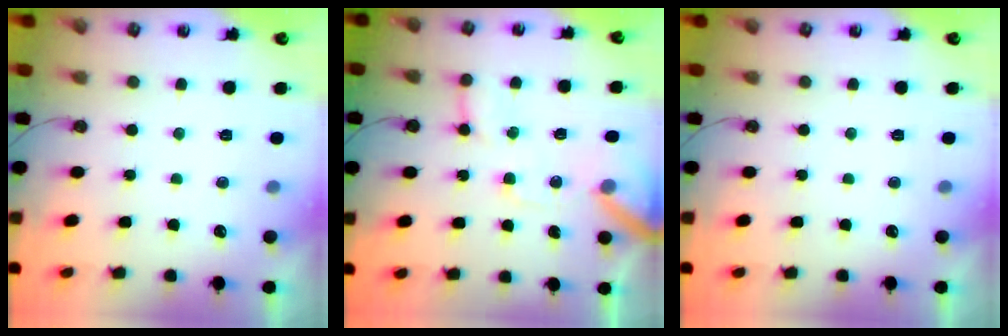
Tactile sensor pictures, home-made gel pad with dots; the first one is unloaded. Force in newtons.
{"total": 12.8, "press": 12.7, "slide": 1.6}
{"total": 0.0}